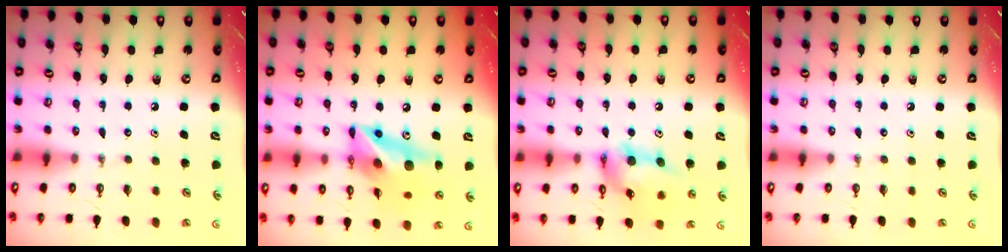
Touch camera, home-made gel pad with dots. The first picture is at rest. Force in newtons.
{"total": 15.7, "press": 15.5, "slide": 2.5}
{"total": 14.3, "press": 14.3, "slide": 1.0}
{"total": 0.0}